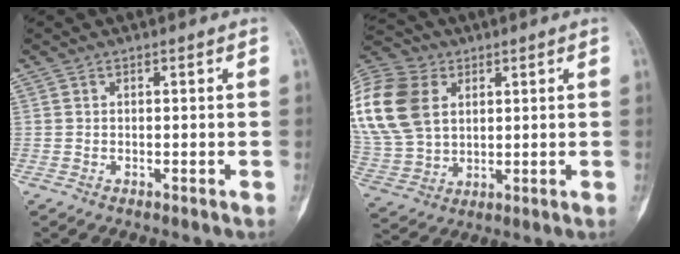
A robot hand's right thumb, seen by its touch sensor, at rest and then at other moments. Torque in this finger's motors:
{"motor_torque": [-0.53, 1.86, 1.95, 0.33, 0.37]}